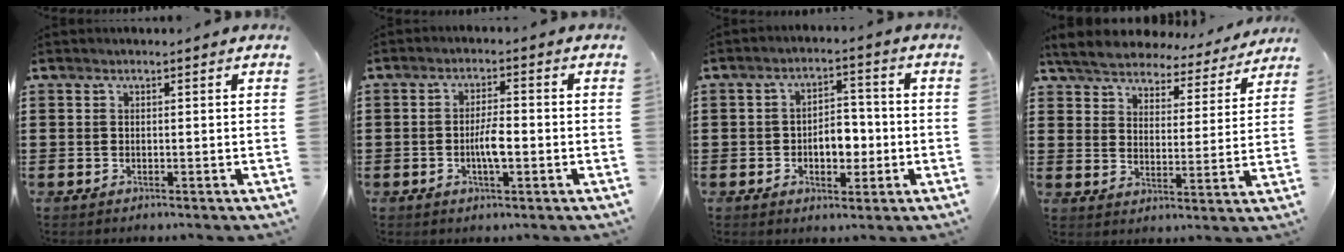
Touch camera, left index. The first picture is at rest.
{"total": 4.2, "force": [-0.8, 1.3, 3.9], "torque": [-0.077, 0.005, -0.019]}
{"total": 5.8, "force": [-1.2, 3.4, 4.5], "torque": [-0.069, 0.003, -0.028]}
{"total": 5.4, "force": [5.3, 0.7, 0.7], "torque": [-0.043, -0.034, 0.091]}